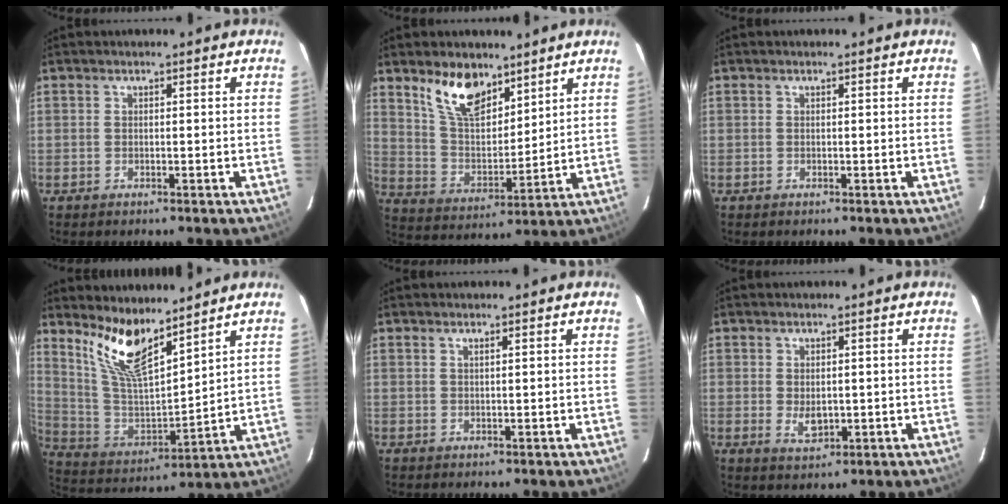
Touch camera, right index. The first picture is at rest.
{"total": 12.4, "force": [8.5, 5.8, 6.8], "torque": [-0.128, 0.005, 0.166]}
{"total": 0.0}
{"total": 12.8, "force": [9.5, 3.5, 7.8], "torque": [-0.158, -0.011, 0.196]}
{"total": 0.5, "force": [0.4, -0.1, 0.3], "torque": [-0.005, 0.002, 0.007]}
{"total": 3.5, "force": [-0.2, 2.3, 2.6], "torque": [-0.045, -0.006, 0.003]}